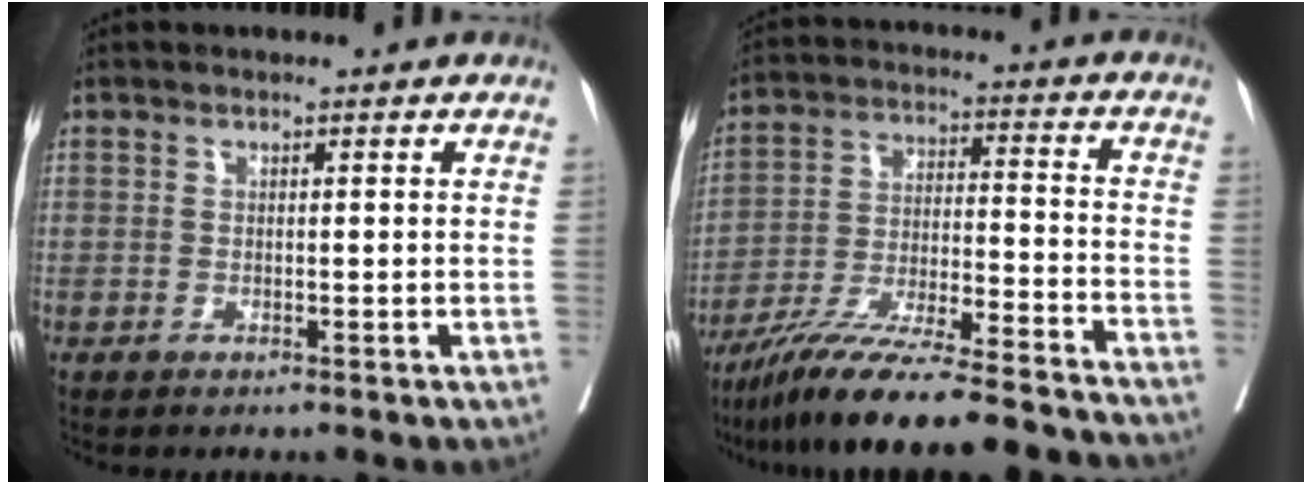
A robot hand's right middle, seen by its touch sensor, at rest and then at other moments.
{"total": 19.7, "force": [-17.4, 0.4, 9.4], "torque": [-0.164, -0.020, -0.288]}